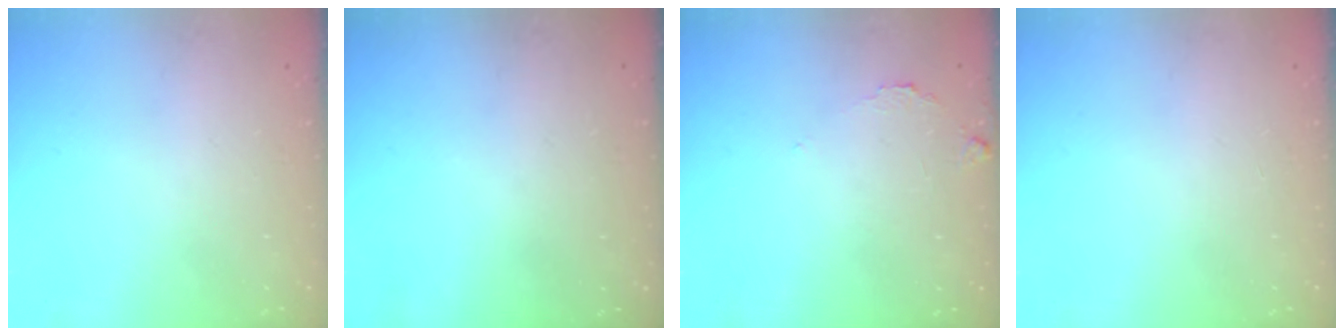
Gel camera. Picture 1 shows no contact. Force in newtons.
{"total": 3.0, "press": 3.0, "slide": 0.1}
{"total": 5.9, "press": 5.9, "slide": 0.4}
{"total": 0.0}